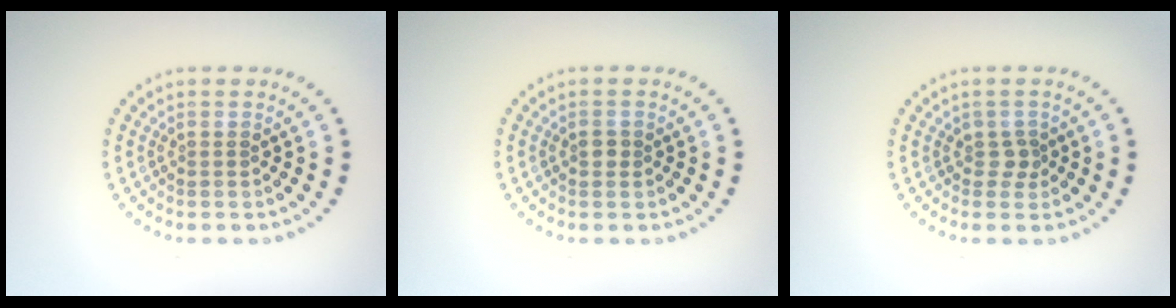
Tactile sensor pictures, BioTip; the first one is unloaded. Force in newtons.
{"total": 0.8, "press": 0.8, "slide": 0.2}
{"total": 1.2, "press": 1.0, "slide": 0.7}